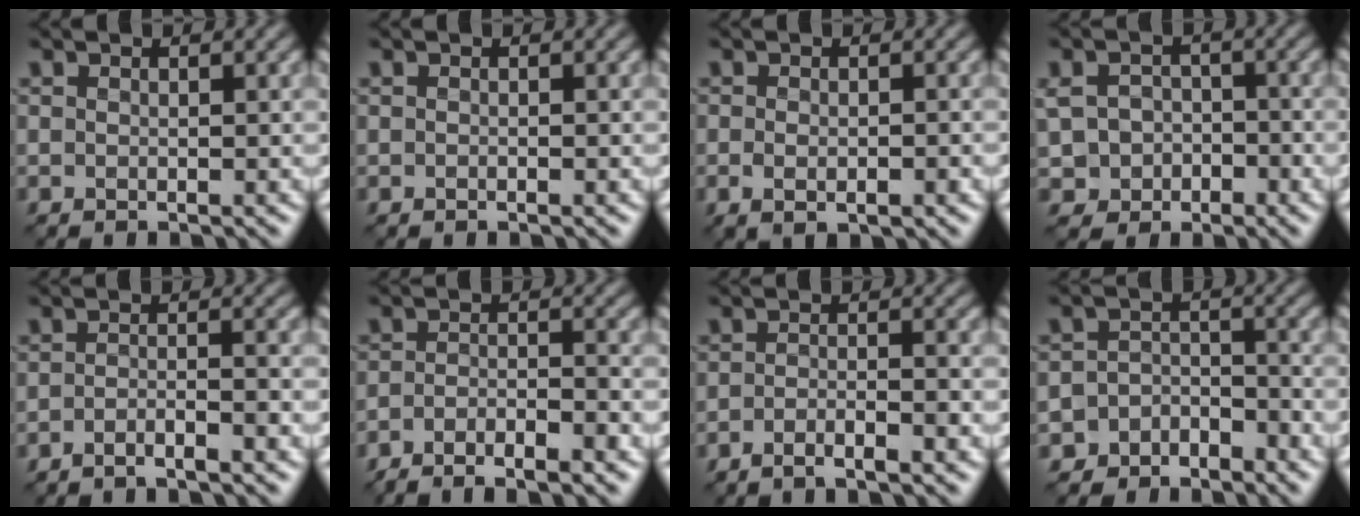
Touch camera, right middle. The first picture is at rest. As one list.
[{"total": 0.5, "force": [-0.1, 0.3, 0.5], "torque": [0.007, 0.001, -0.006]}, {"total": 2.7, "force": [-0.8, 1.5, 2.1], "torque": [-0.017, -0.001, -0.004]}, {"total": 3.6, "force": [-1.1, 3.1, 1.4], "torque": [-0.025, -0.003, -0.019]}, {"total": 2.2, "force": [-1.5, 0.2, 1.6], "torque": [-0.027, 0.002, -0.033]}, {"total": 4.5, "force": [-3.4, 0.9, 2.8], "torque": [-0.048, -0.004, -0.059]}, {"total": 2.6, "force": [-1.7, 0.3, 2.0], "torque": [-0.033, 0.001, -0.033]}, {"total": 3.5, "force": [-3.1, 1.6, 0.2], "torque": [0.006, 0.009, -0.055]}]